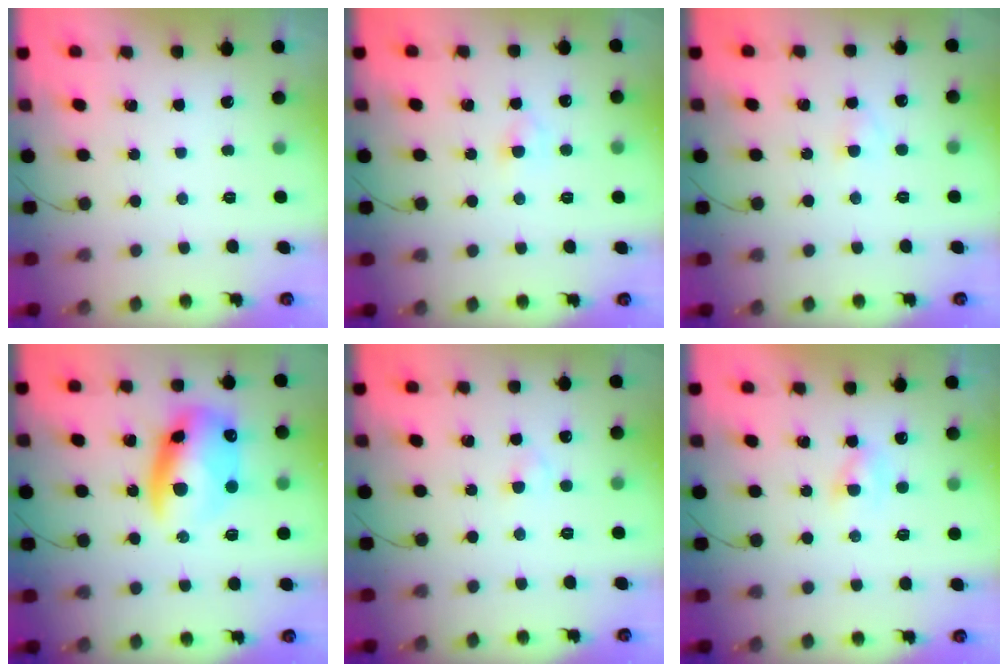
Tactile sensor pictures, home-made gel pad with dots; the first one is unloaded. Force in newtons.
{"total": 2.8, "press": 2.7, "slide": 1.0}
{"total": 1.9, "press": 1.7, "slide": 0.8}
{"total": 13.7, "press": 13.4, "slide": 2.9}
{"total": 1.9, "press": 1.6, "slide": 1.0}
{"total": 1.9, "press": 1.6, "slide": 1.0}